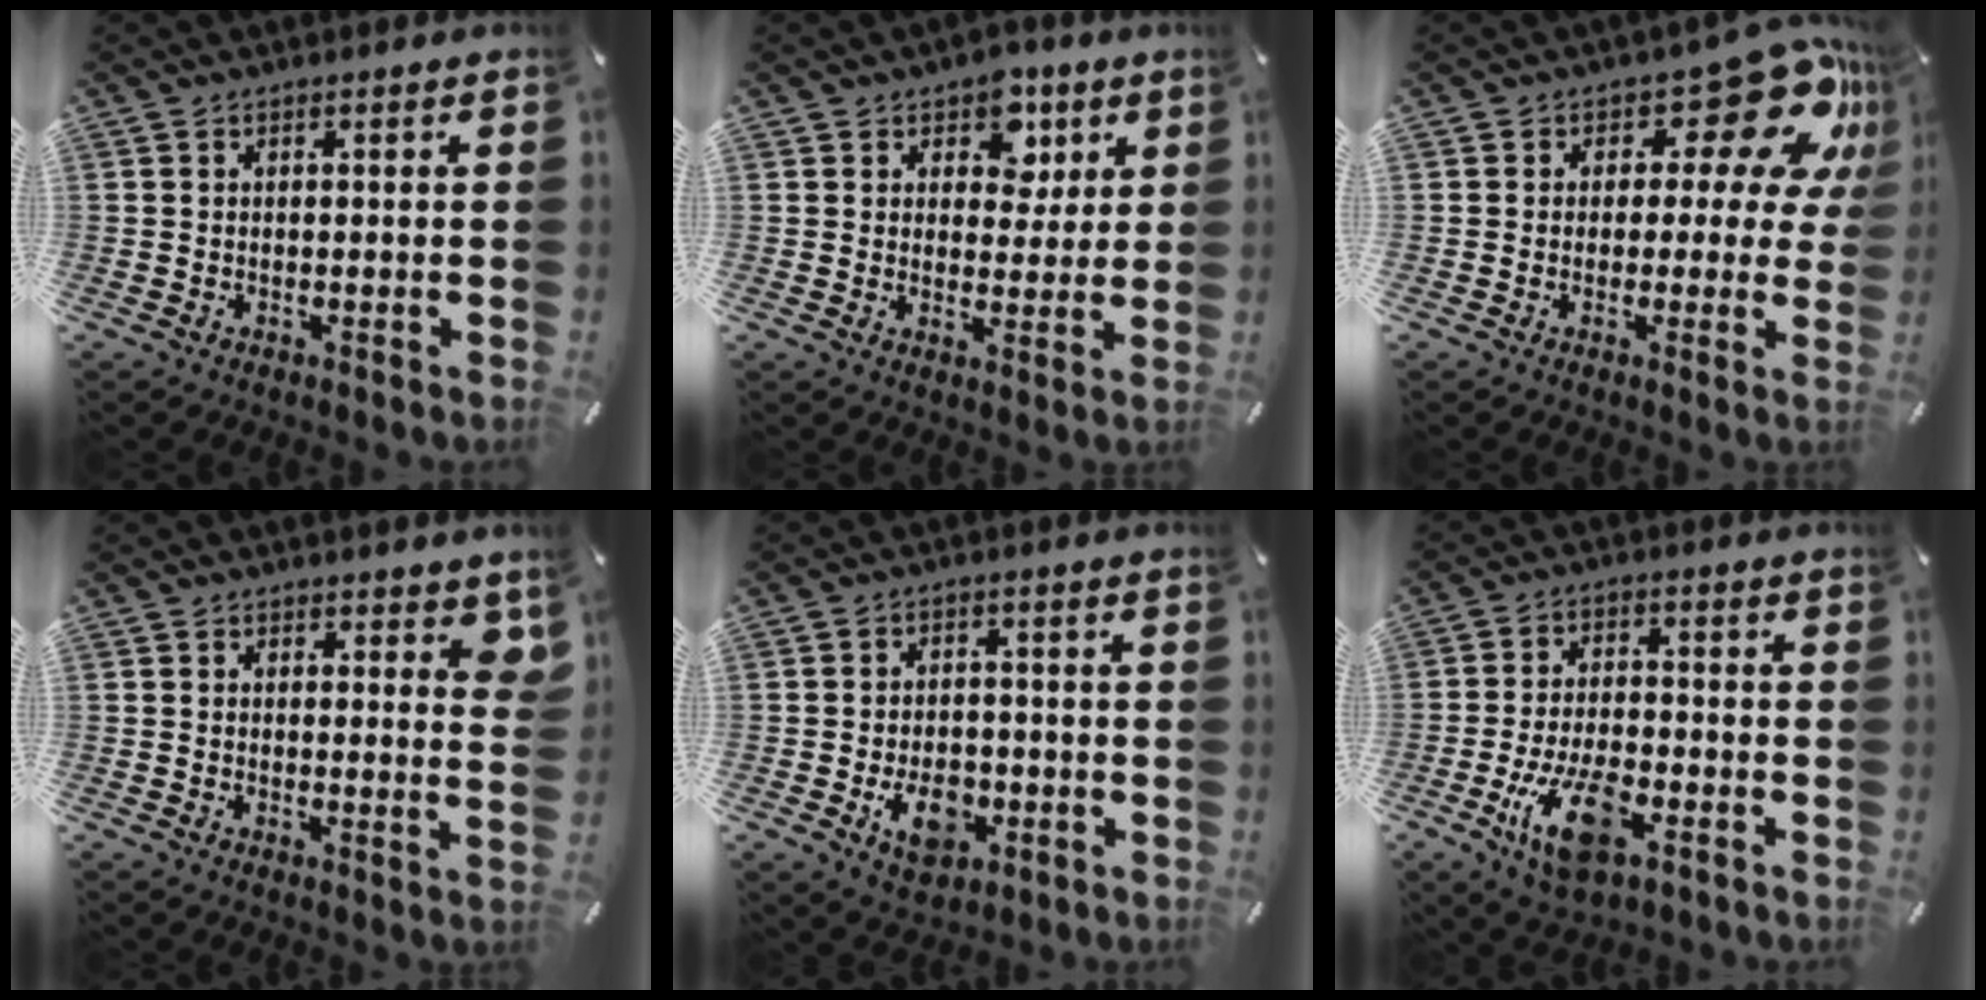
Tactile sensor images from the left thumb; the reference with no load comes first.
{"total": 8.4, "force": [3.9, 6.4, 3.8], "torque": [-0.039, -0.013, 0.065]}
{"total": 16.3, "force": [8.0, 8.3, 11.5], "torque": [-0.141, -0.056, 0.133]}
{"total": 3.7, "force": [2.6, 1.8, 2.0], "torque": [-0.005, -0.017, 0.040]}
{"total": 8.3, "force": [-2.4, 5.9, 5.3], "torque": [-0.086, 0.009, -0.040]}
{"total": 11.7, "force": [-5.2, 5.8, 8.8], "torque": [-0.173, 0.011, -0.095]}